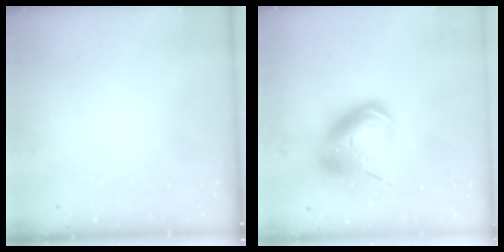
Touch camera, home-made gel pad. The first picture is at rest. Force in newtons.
{"total": 16.4, "press": 16.2, "slide": 2.8}